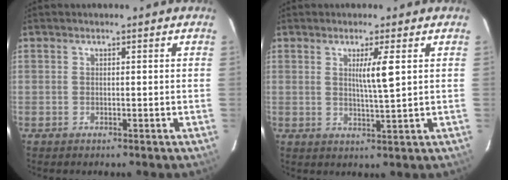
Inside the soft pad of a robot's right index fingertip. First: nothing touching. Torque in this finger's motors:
{"motor_torque": [0.70, -0.08, 0.13, 0.09]}